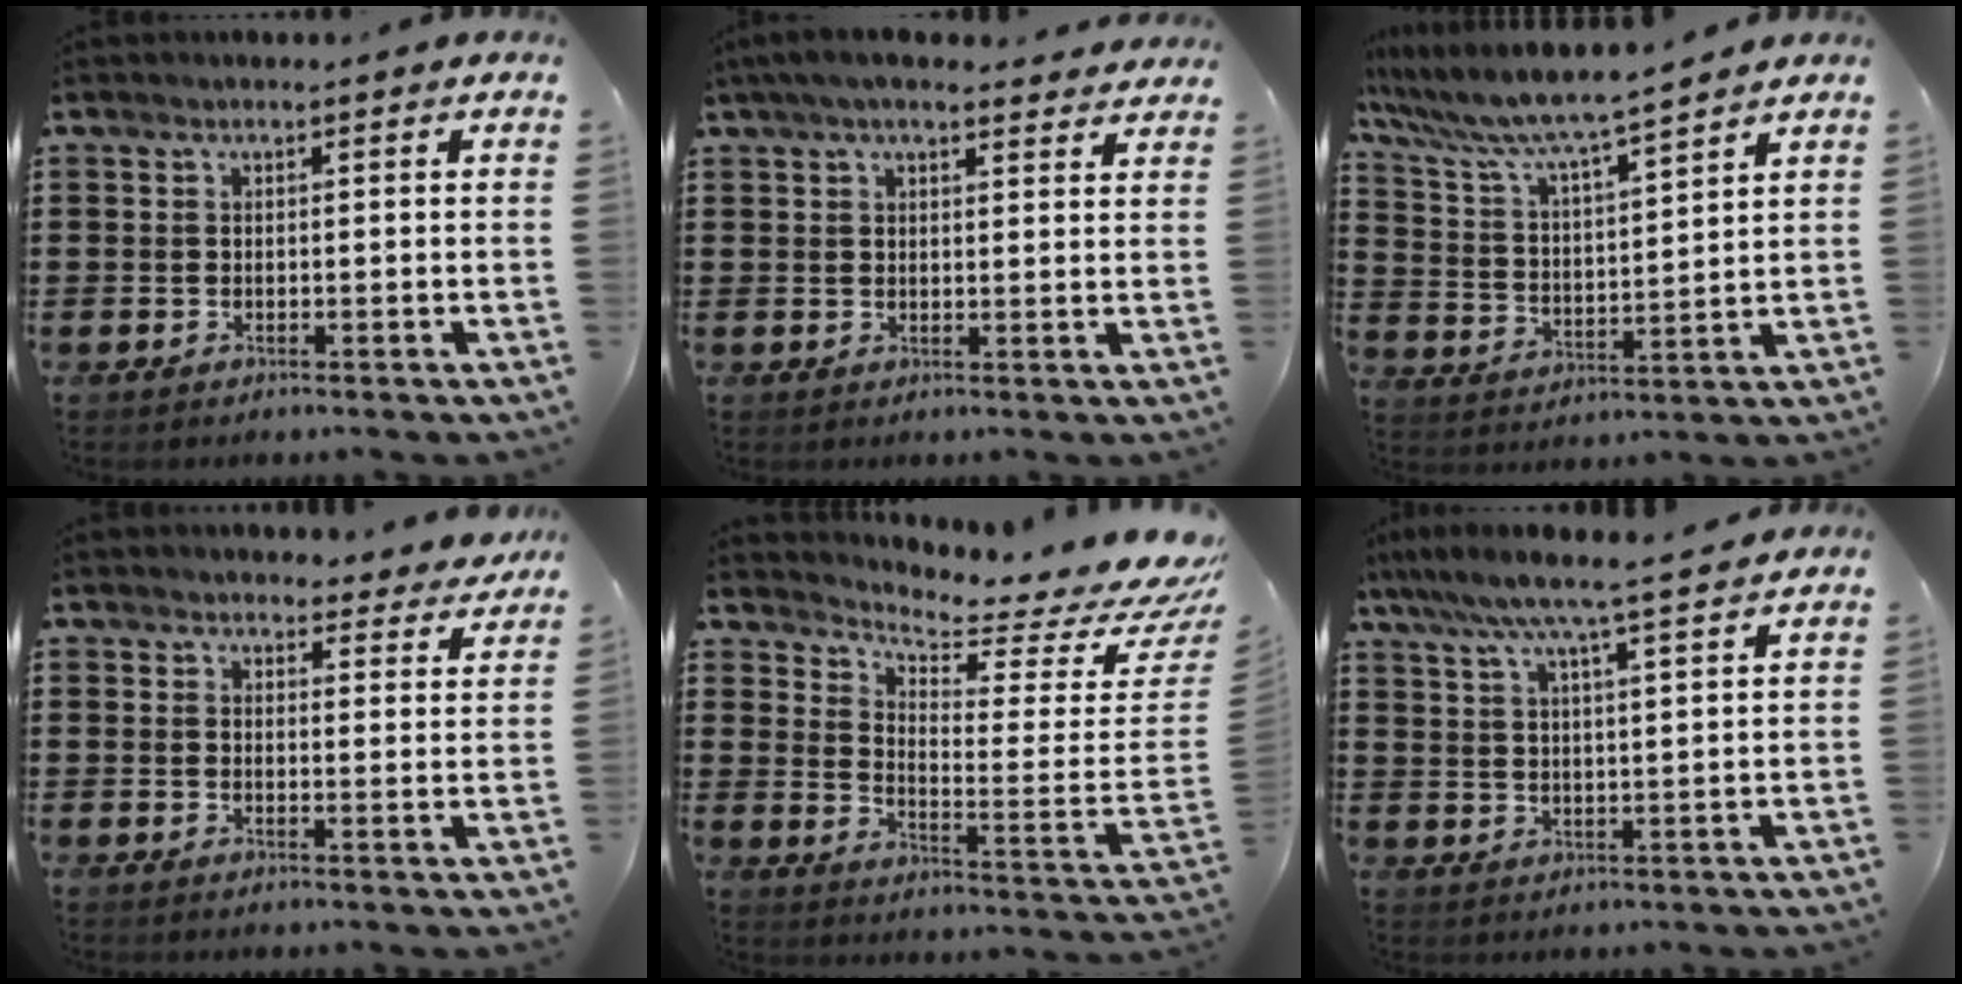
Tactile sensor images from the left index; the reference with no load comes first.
{"total": 4.9, "force": [4.2, 1.0, 2.3], "torque": [-0.057, -0.005, 0.078]}
{"total": 6.5, "force": [5.9, -0.2, 2.5], "torque": [-0.078, -0.040, 0.096]}
{"total": 3.8, "force": [3.7, 0.7, 0.7], "torque": [-0.018, -0.015, 0.067]}
{"total": 3.9, "force": [3.4, 0.5, 1.9], "torque": [-0.053, -0.052, 0.050]}
{"total": 6.7, "force": [5.7, -0.3, 3.5], "torque": [-0.088, -0.028, 0.098]}